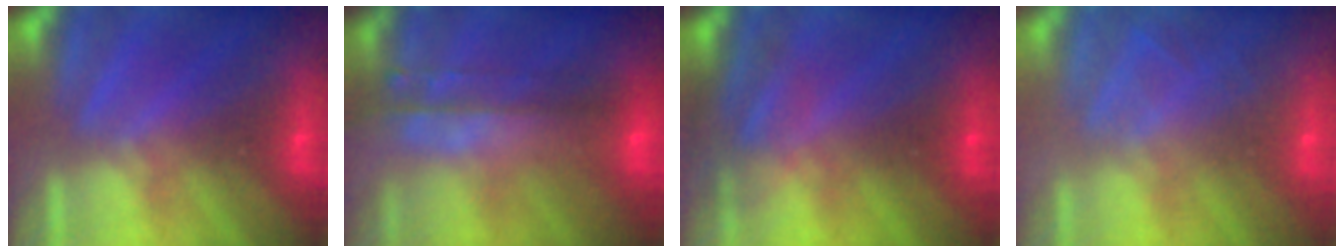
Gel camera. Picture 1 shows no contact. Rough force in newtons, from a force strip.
{"total": 7.6}
{"total": 2.6}
{"total": 2.0}